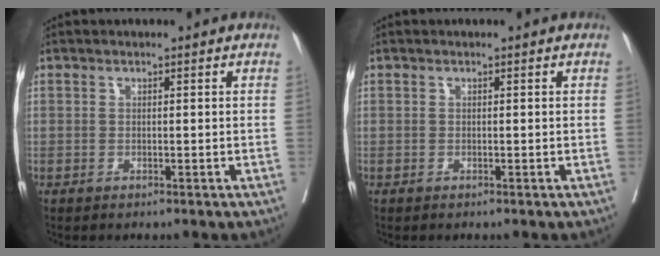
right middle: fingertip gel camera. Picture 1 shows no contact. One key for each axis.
{"total": 0.0}